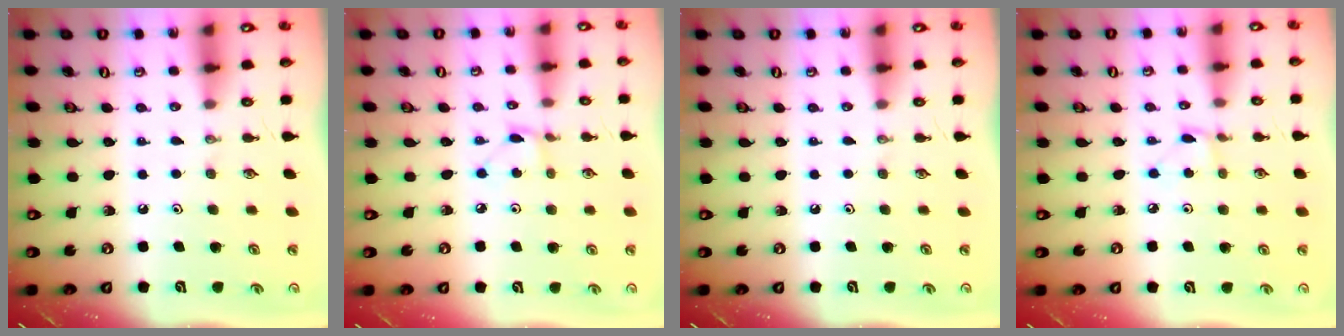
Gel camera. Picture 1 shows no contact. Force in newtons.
{"total": 2.5, "press": 2.5, "slide": 0.3}
{"total": 0.0}
{"total": 2.0, "press": 2.0, "slide": 0.3}